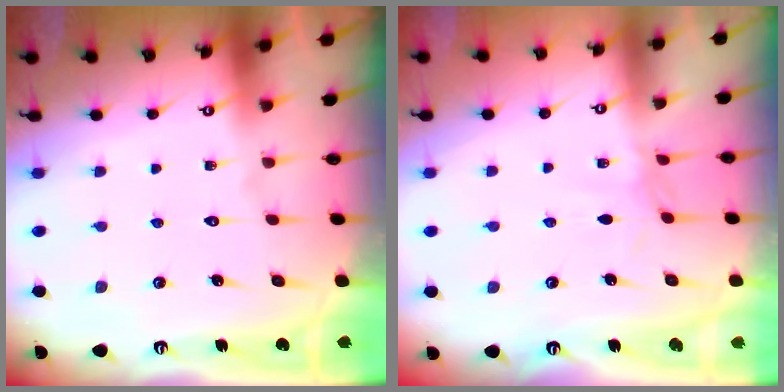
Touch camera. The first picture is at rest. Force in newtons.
{"total": 2.1, "press": 2.1, "slide": 0.5}